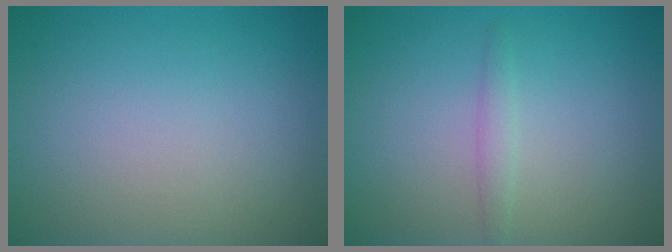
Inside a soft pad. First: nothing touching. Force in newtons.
{"total": 1.1, "press": 1.1, "slide": 0.0}